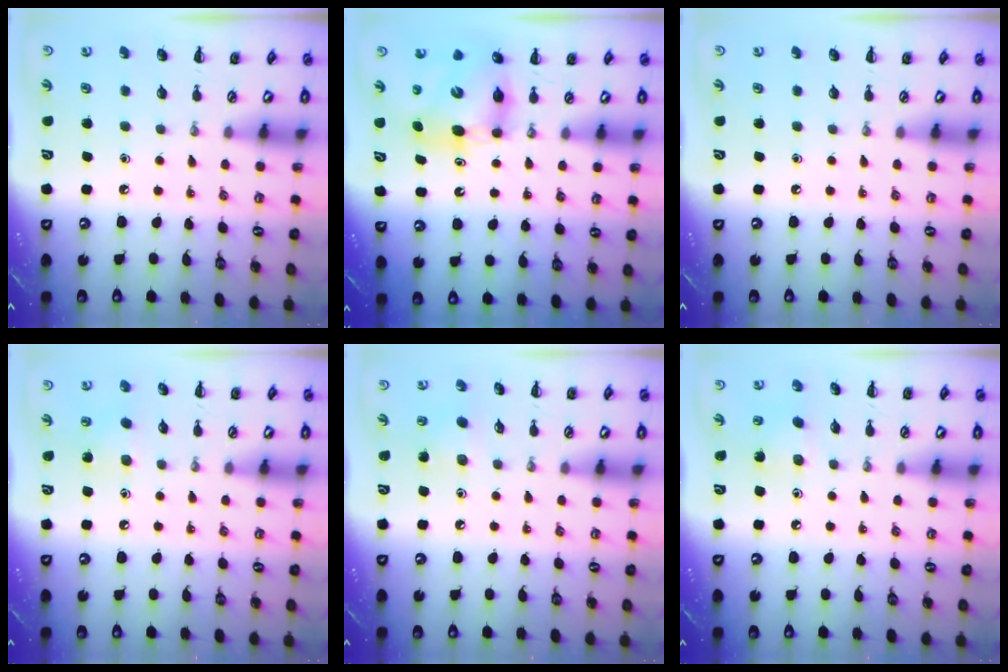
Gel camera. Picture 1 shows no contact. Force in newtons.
{"total": 6.6, "press": 6.5, "slide": 0.9}
{"total": 0.0}
{"total": 5.2, "press": 4.9, "slide": 1.5}
{"total": 4.0, "press": 3.8, "slide": 1.0}
{"total": 3.4, "press": 3.3, "slide": 0.9}